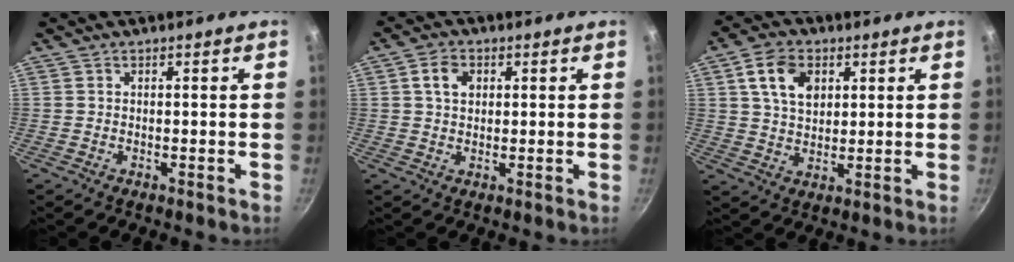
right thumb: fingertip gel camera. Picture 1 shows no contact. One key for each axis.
{"total": 4.4, "fx": 1.2, "fy": 3.3, "fz": 2.7, "tx": -0.034, "ty": 0.005, "tz": 0.018}
{"total": 8.9, "fx": 3.0, "fy": 6.1, "fz": 5.7, "tx": -0.084, "ty": -0.001, "tz": 0.052}